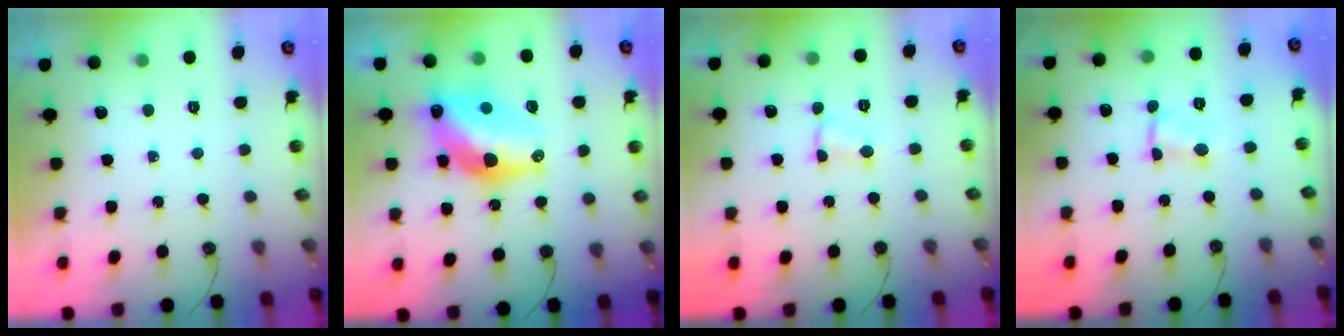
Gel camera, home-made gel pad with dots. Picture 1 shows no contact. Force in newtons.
{"total": 14.6, "press": 14.6, "slide": 0.9}
{"total": 2.9, "press": 2.9, "slide": 0.5}
{"total": 1.9, "press": 1.9, "slide": 0.0}